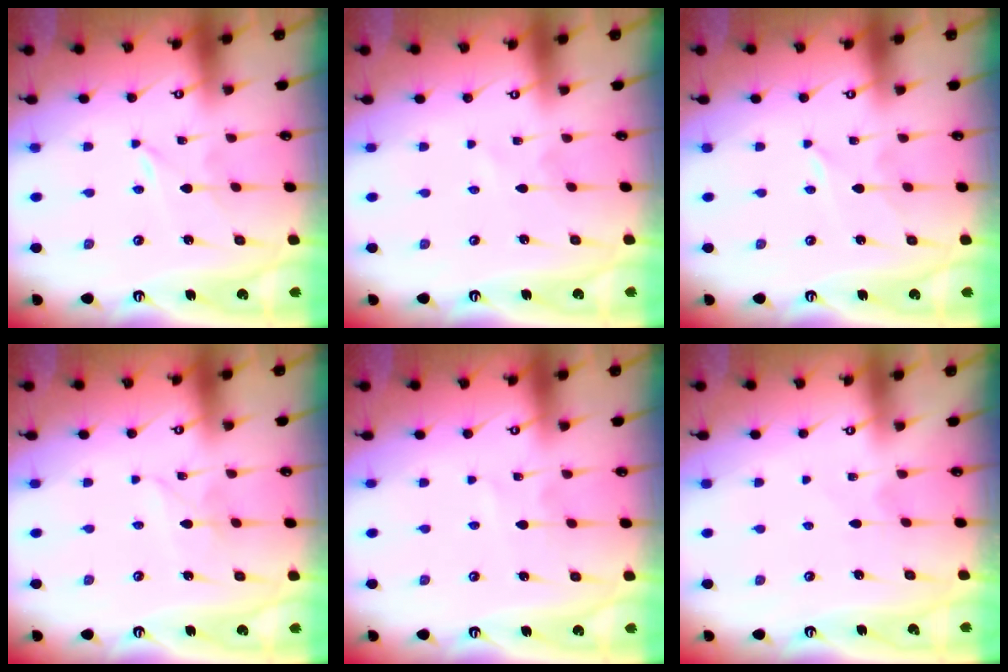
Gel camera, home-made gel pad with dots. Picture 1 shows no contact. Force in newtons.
{"total": 0.6, "press": 0.6, "slide": 0.1}
{"total": 1.4, "press": 1.3, "slide": 0.3}
{"total": 2.5, "press": 2.5, "slide": 0.2}
{"total": 2.4, "press": 2.4, "slide": 0.3}
{"total": 3.5, "press": 3.5, "slide": 0.4}